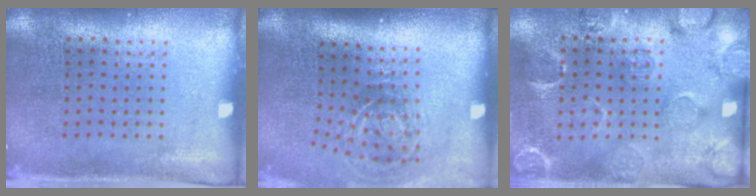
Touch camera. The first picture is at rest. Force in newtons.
{"total": 2.0, "press": 1.3, "slide": 1.6}
{"total": 2.8, "press": 1.9, "slide": 2.1}